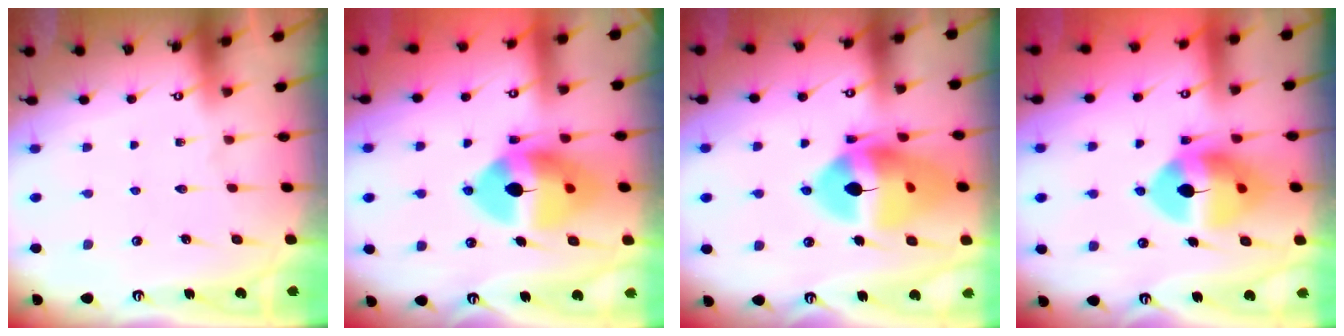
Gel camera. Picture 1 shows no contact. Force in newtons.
{"total": 15.9, "press": 15.8, "slide": 2.2}
{"total": 17.5, "press": 17.4, "slide": 1.8}
{"total": 11.6, "press": 11.4, "slide": 1.9}